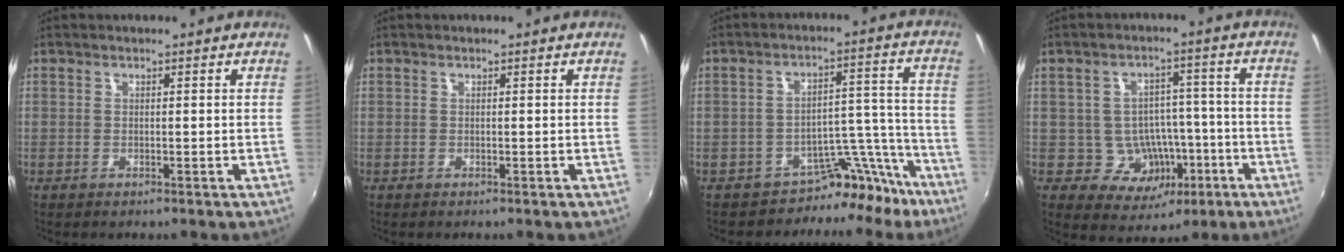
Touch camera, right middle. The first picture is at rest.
{"total": 0.0}
{"total": 9.4, "force": [-7.9, 4.8, 1.7], "torque": [0.000, 0.051, -0.110]}
{"total": 8.9, "force": [-3.0, 7.7, 3.4], "torque": [-0.067, 0.025, -0.019]}